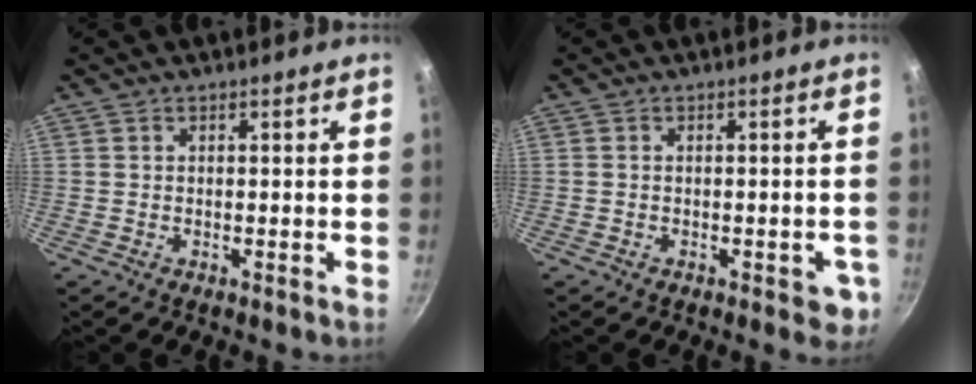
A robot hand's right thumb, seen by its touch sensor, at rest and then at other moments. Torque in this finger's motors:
{"motor_torque": [-0.18, -0.01, -0.15, 0.07, 0.00]}